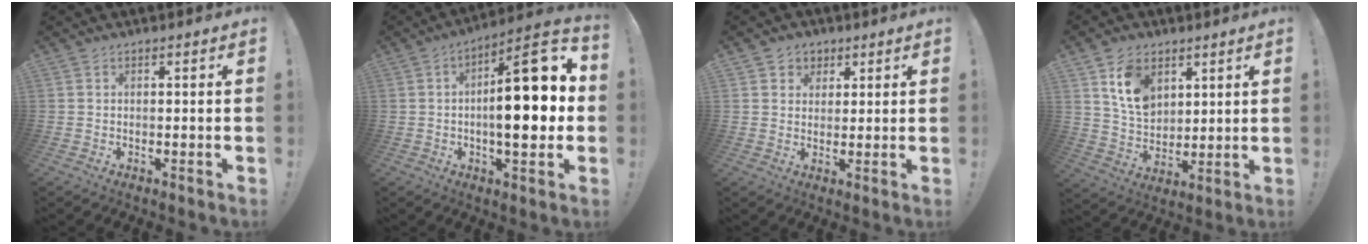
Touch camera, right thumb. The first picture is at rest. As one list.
[{"total": 19.6, "force": [0.1, 7.0, 18.2], "torque": [-0.264, 0.000, -0.006]}, {"total": 4.5, "force": [2.1, 4.0, 0.4], "torque": [0.006, -0.015, 0.036]}, {"total": 11.9, "force": [6.1, 8.4, 5.9], "torque": [-0.096, -0.020, 0.119]}]